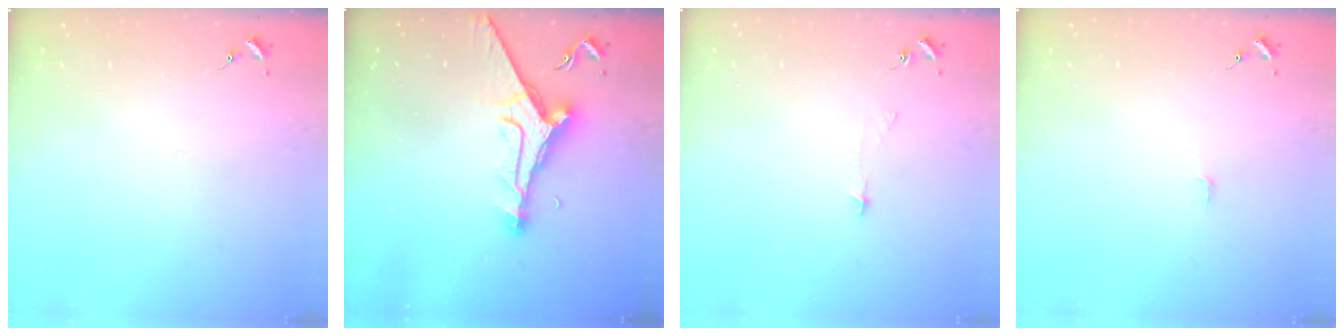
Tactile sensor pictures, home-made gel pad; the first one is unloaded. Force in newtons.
{"total": 12.0, "press": 12.0, "slide": 0.9}
{"total": 3.3, "press": 3.3, "slide": 0.2}
{"total": 2.8, "press": 2.8, "slide": 0.2}